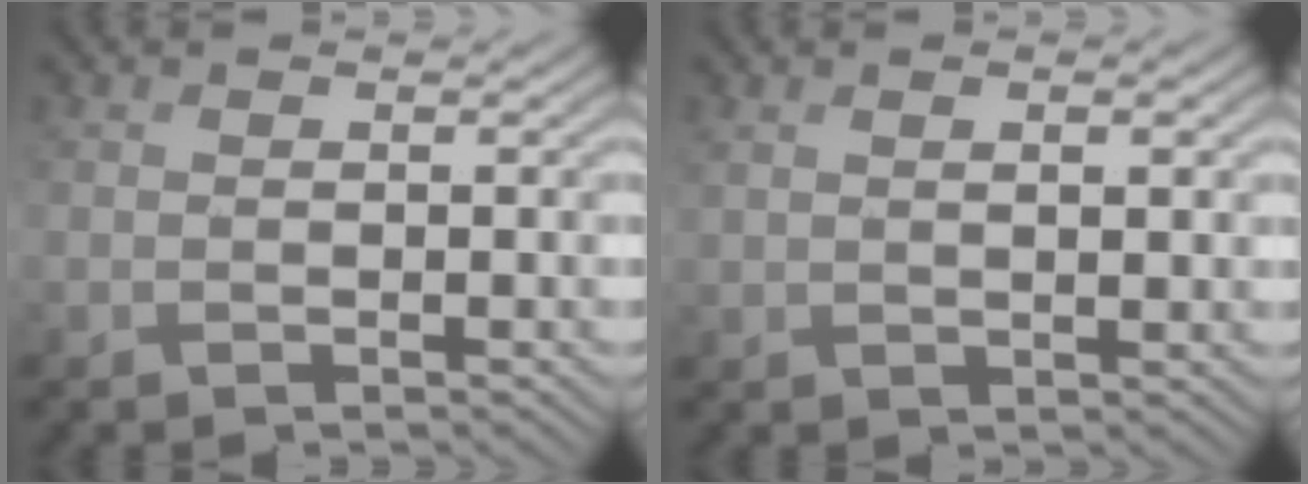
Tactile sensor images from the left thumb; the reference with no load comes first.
{"total": 2.3, "force": [1.1, 0.7, 1.9], "torque": [-0.038, -0.002, 0.026]}